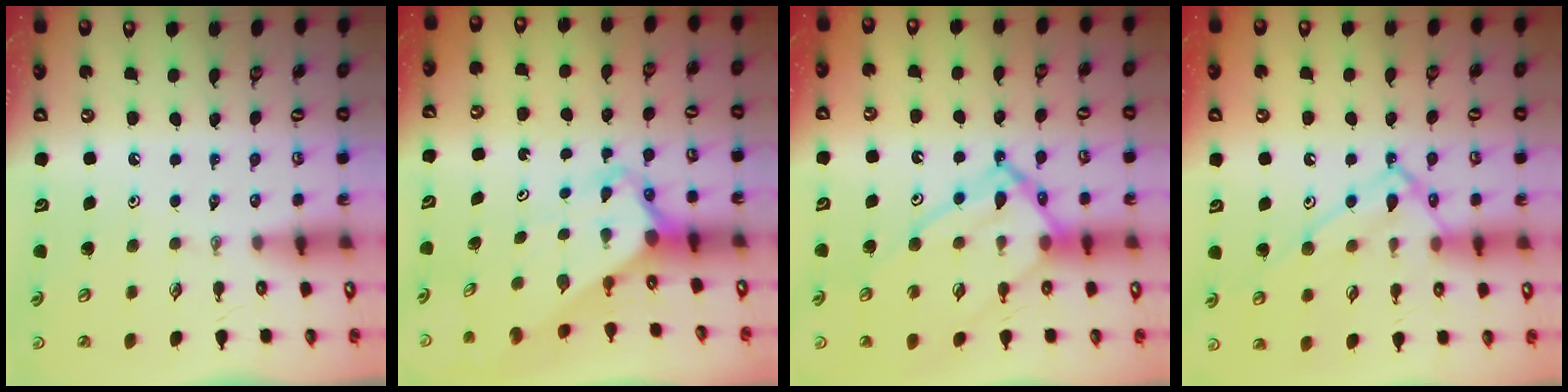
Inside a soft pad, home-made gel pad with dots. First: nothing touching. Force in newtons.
{"total": 3.2, "press": 3.1, "slide": 0.2}
{"total": 15.8, "press": 15.8, "slide": 1.4}
{"total": 13.3, "press": 13.3, "slide": 1.1}